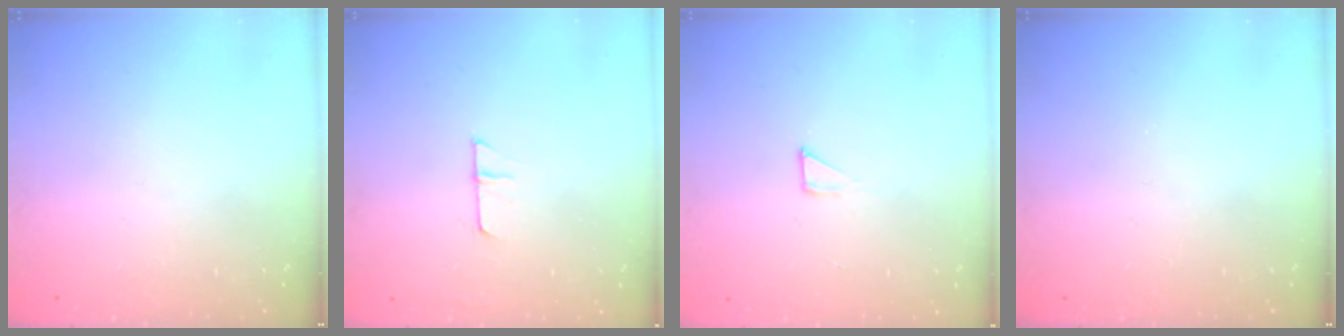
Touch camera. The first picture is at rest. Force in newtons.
{"total": 5.7, "press": 5.6, "slide": 0.6}
{"total": 3.3, "press": 3.3, "slide": 0.3}
{"total": 0.0}